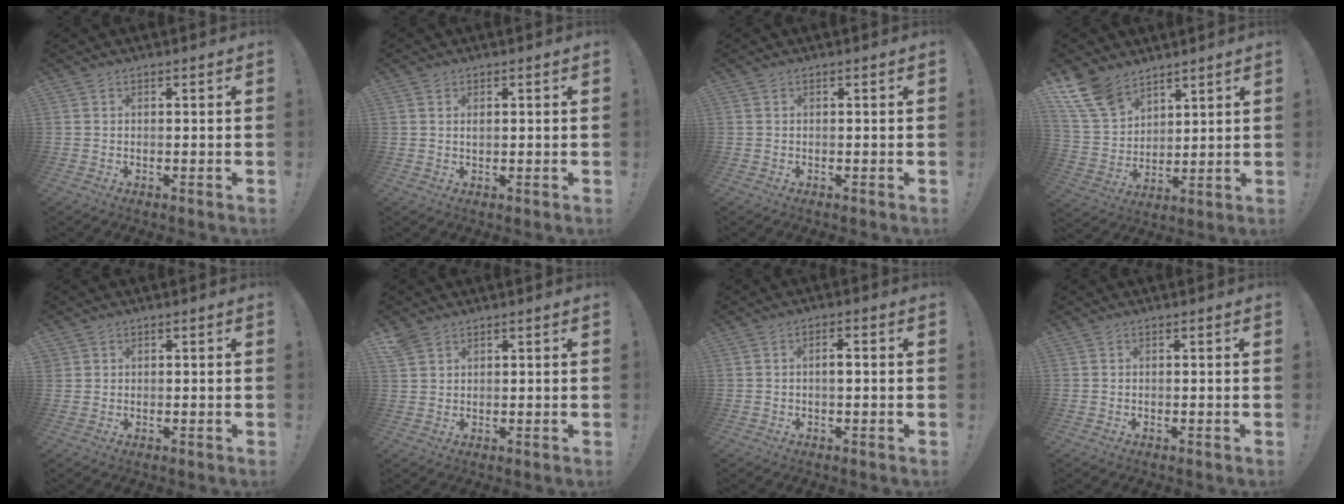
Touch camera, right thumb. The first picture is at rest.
{"total": 0.9, "force": [0.6, 0.5, 0.3], "torque": [0.000, -0.001, 0.010]}
{"total": 0.0}
{"total": 13.4, "force": [9.6, 7.6, 5.3], "torque": [-0.122, -0.051, 0.192]}
{"total": 1.0, "force": [0.8, 0.5, 0.2], "torque": [0.001, -0.003, 0.015]}
{"total": 3.3, "force": [2.6, 1.6, 1.3], "torque": [-0.030, -0.010, 0.051]}
{"total": 2.1, "force": [-0.3, 0.7, 2.0], "torque": [-0.032, 0.004, -0.008]}
{"total": 0.0}